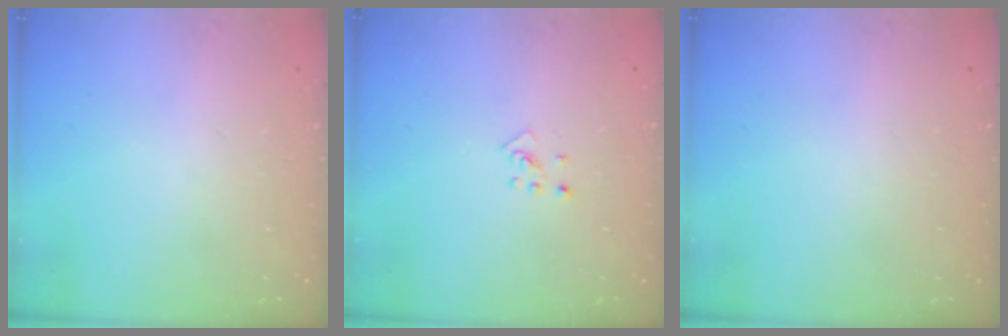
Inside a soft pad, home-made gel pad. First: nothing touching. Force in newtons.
{"total": 2.7, "press": 2.6, "slide": 0.6}
{"total": 0.0}